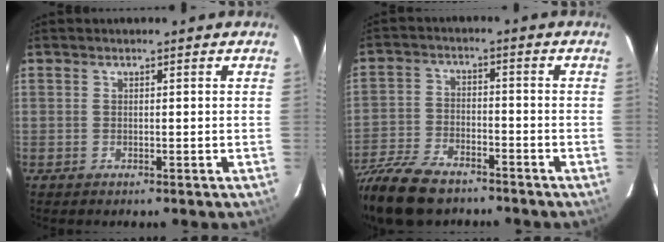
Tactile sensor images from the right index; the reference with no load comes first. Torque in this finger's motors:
{"motor_torque": [0.96, -0.86, 0.37, 0.09]}